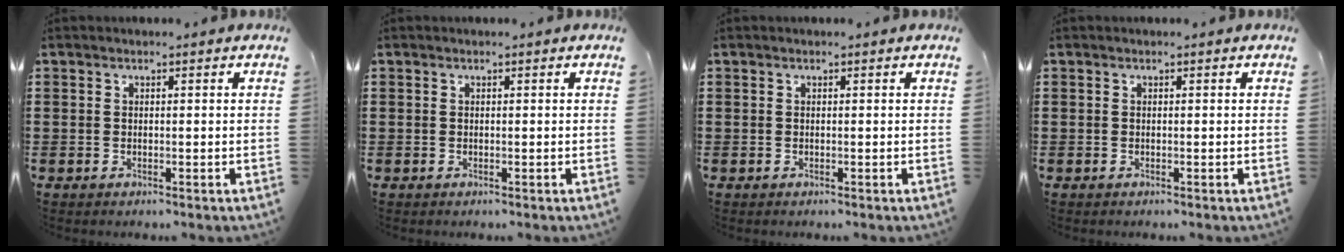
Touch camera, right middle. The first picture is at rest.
{"total": 0.0}
{"total": 0.0}
{"total": 0.0}